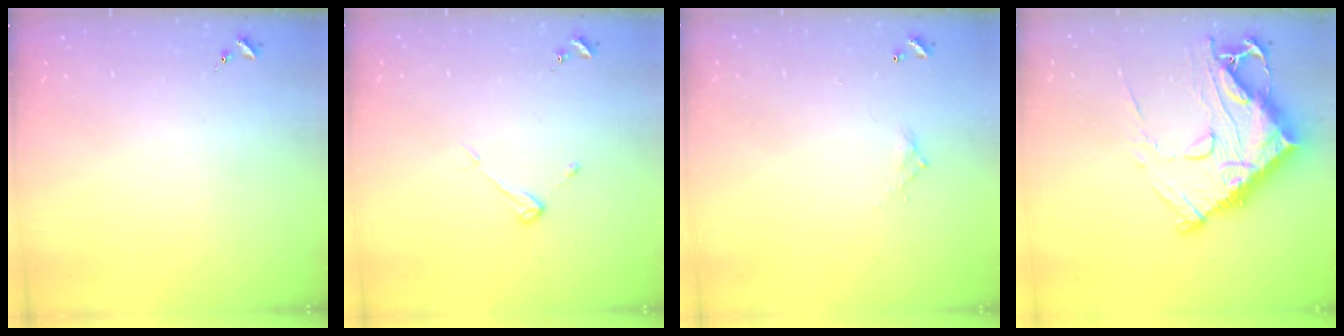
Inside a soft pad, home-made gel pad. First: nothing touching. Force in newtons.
{"total": 3.9, "press": 3.9, "slide": 0.3}
{"total": 4.9, "press": 4.9, "slide": 0.3}
{"total": 18.4, "press": 18.3, "slide": 1.8}